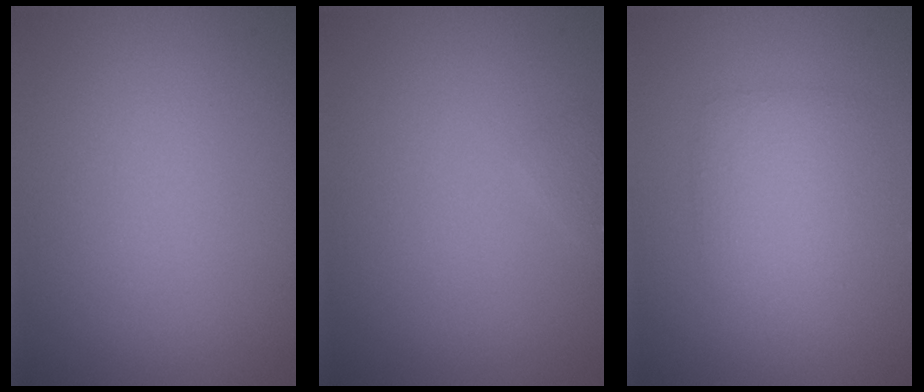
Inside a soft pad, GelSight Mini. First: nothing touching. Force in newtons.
{"total": 0.6, "press": 0.6, "slide": 0.0}
{"total": 3.3, "press": 3.3, "slide": 0.1}